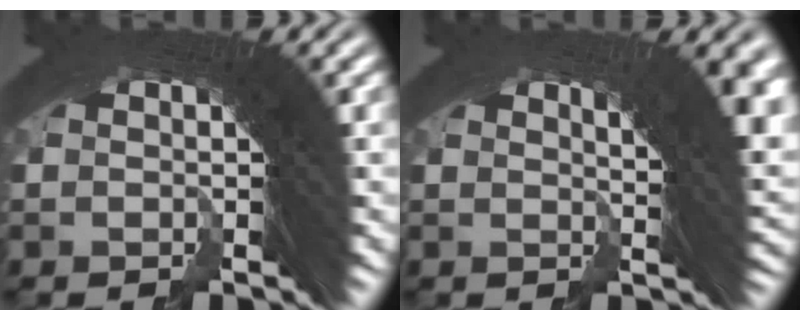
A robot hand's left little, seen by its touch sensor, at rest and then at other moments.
{"total": 5.4, "force": [2.4, 0.3, 4.8], "torque": [-0.039, 0.013, 0.034]}